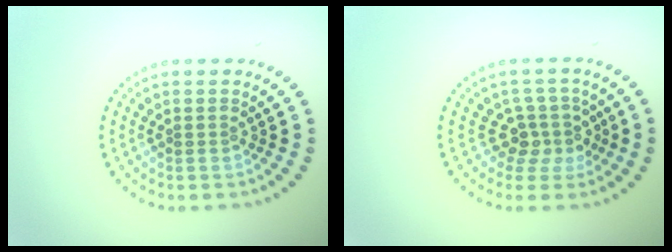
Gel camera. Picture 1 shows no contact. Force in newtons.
{"total": 2.8, "press": 2.0, "slide": 1.8}